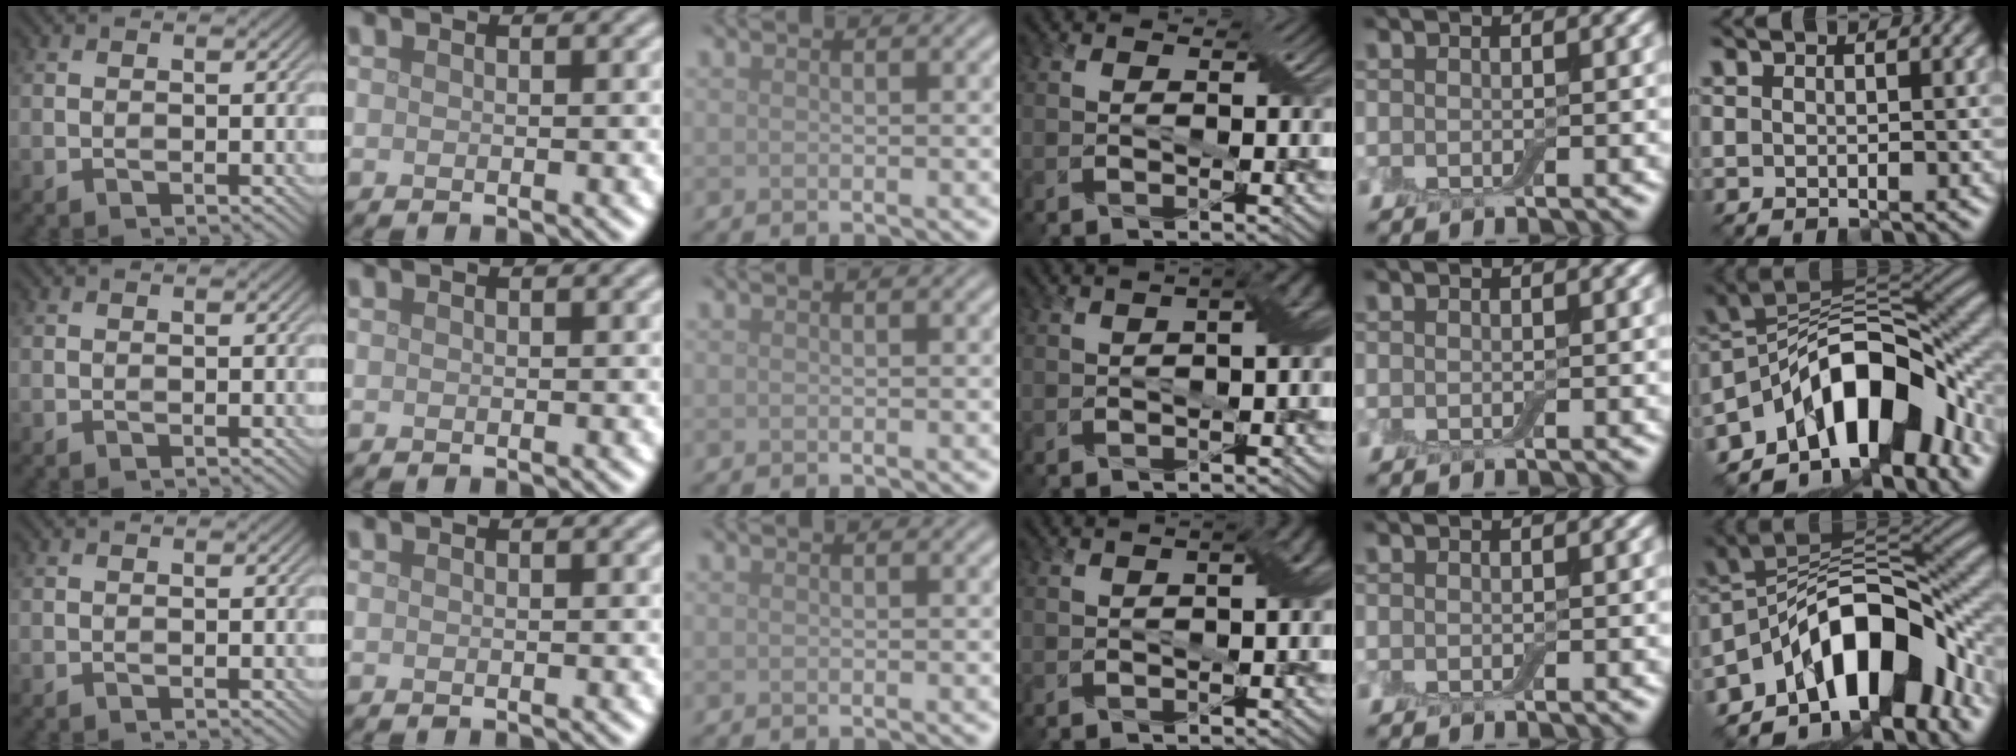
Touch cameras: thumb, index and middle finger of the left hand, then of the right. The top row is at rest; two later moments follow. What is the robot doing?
{"motion": "pour", "object": "bottle"}